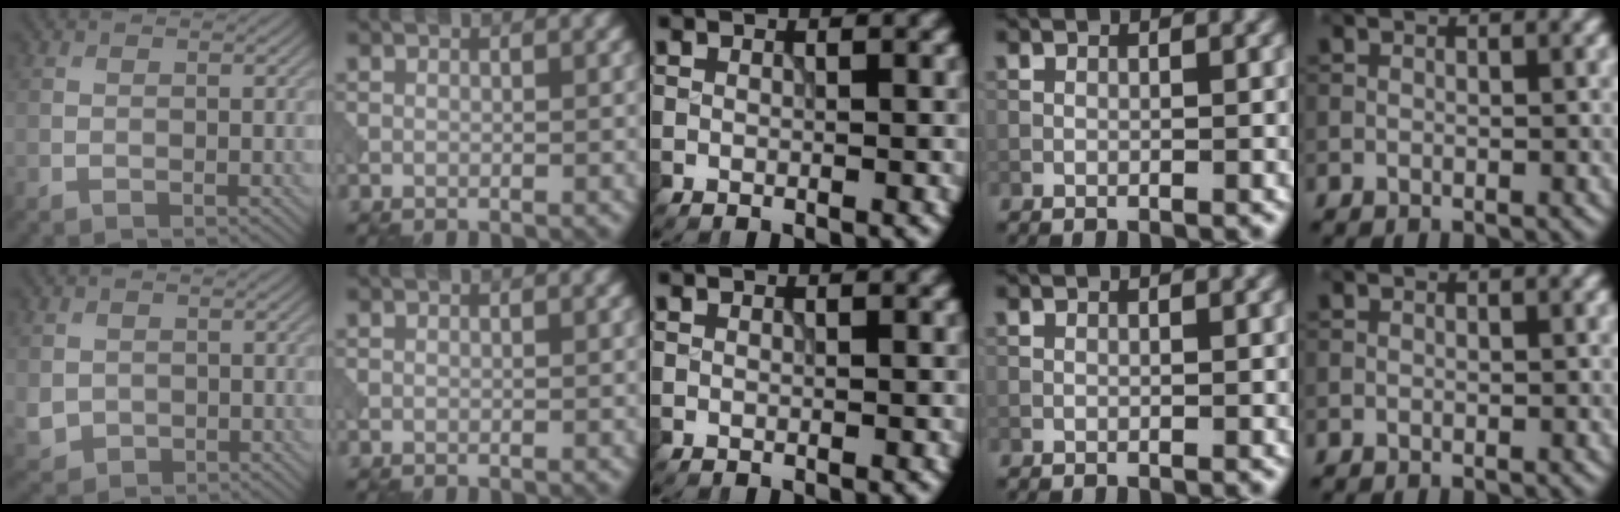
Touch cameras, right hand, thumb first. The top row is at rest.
{"thumb": {"total": 2.4, "force": [0.1, 2.3, 0.8], "torque": [-0.032, -0.011, 0.006]}}